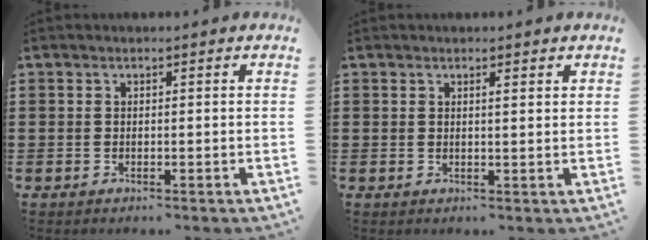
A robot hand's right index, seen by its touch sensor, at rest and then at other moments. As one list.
[{"total": 1.0, "force": [0.6, 0.0, 0.8], "torque": [-0.017, -0.001, 0.010]}]